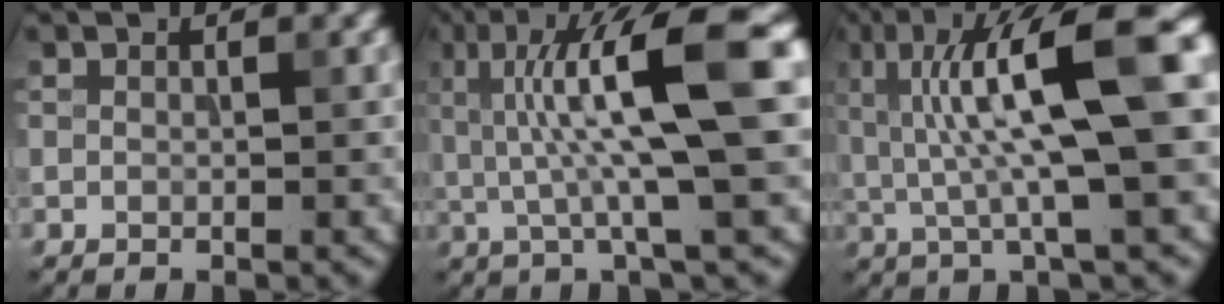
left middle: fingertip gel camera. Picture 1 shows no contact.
{"total": 11.4, "force": [2.0, 2.2, 11.0], "torque": [-0.182, 0.010, 0.038]}
{"total": 12.5, "force": [2.3, 2.8, 12.0], "torque": [-0.210, 0.019, 0.040]}